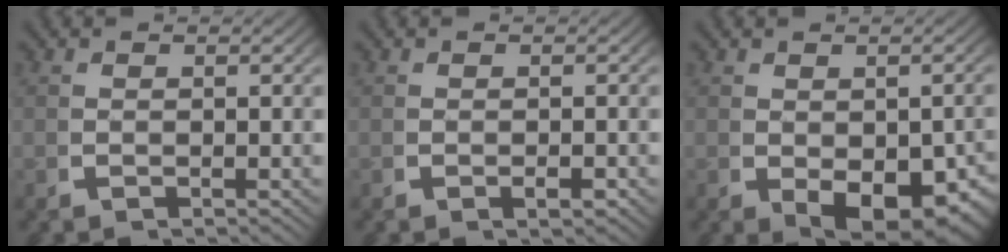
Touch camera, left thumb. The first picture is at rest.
{"total": 0.9, "force": [-0.3, 0.4, 0.7], "torque": [-0.012, 0.004, -0.010]}
{"total": 6.3, "force": [-1.7, 3.6, 4.9], "torque": [-0.080, -0.040, 0.002]}